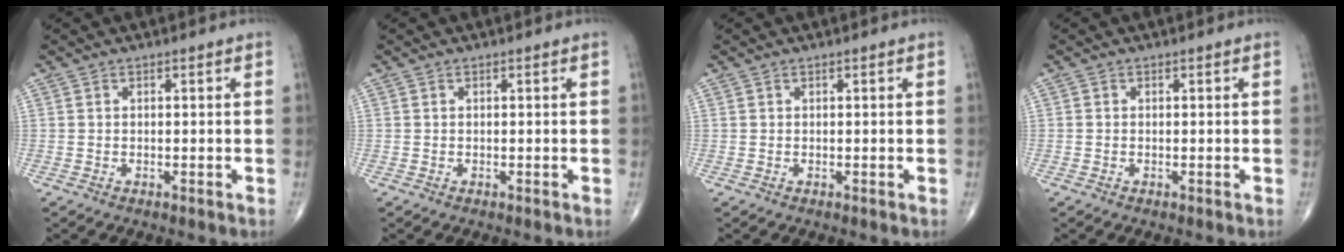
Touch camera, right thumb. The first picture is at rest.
{"total": 0.0}
{"total": 0.0}
{"total": 0.0}